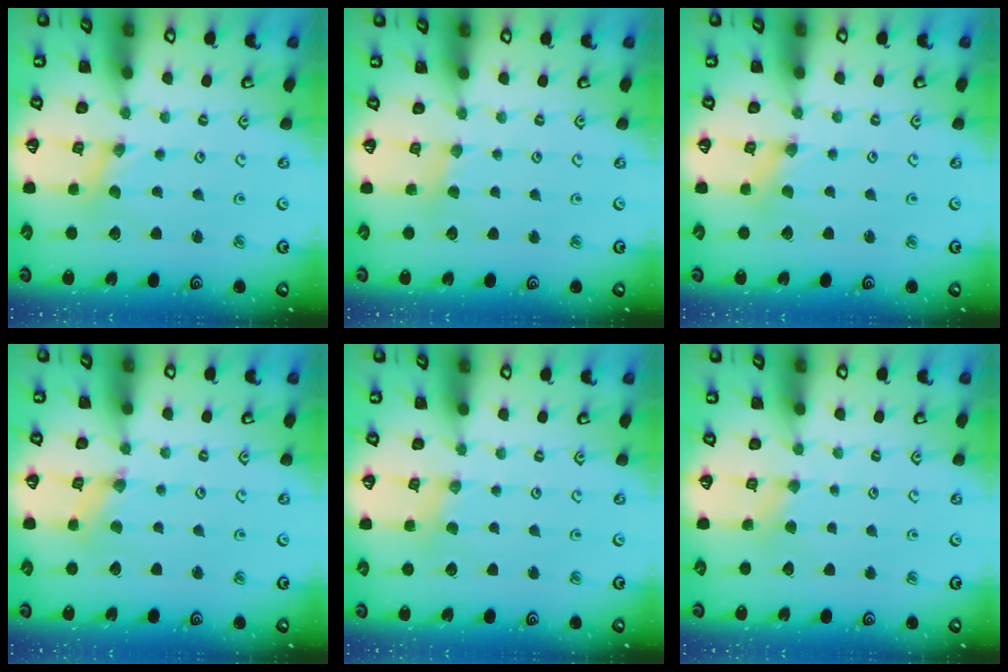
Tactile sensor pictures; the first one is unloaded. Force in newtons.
{"total": 2.3, "press": 2.3, "slide": 0.4}
{"total": 0.0}
{"total": 1.4, "press": 1.3, "slide": 0.3}
{"total": 1.1, "press": 1.0, "slide": 0.3}
{"total": 2.9, "press": 2.9, "slide": 0.3}